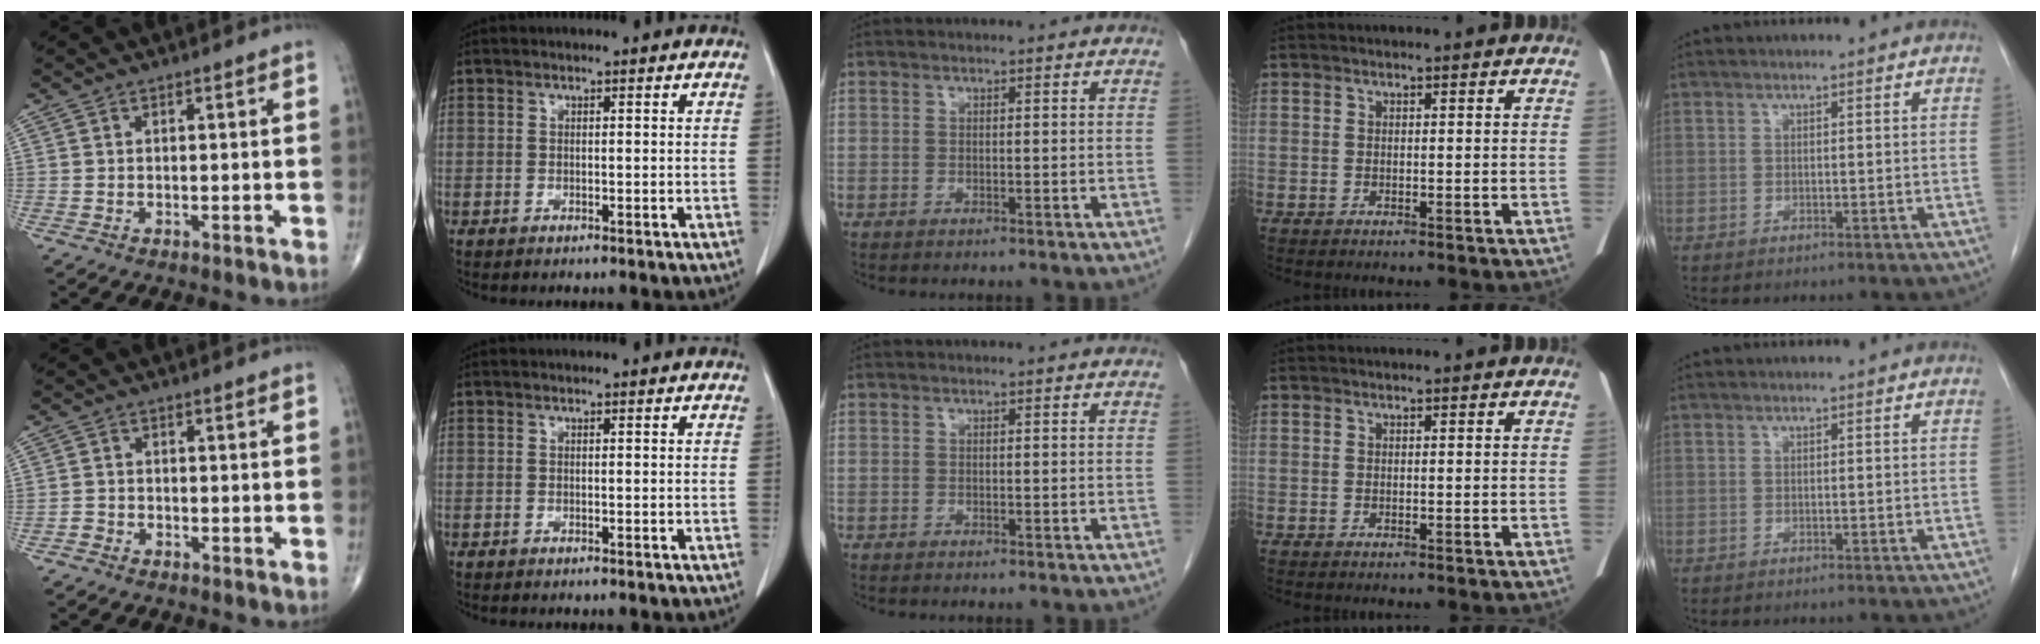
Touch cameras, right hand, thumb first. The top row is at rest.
{"thumb": {"total": 1.3, "force": [-1.0, 0.9, 0.1], "torque": [-0.003, 0.002, -0.026]}}